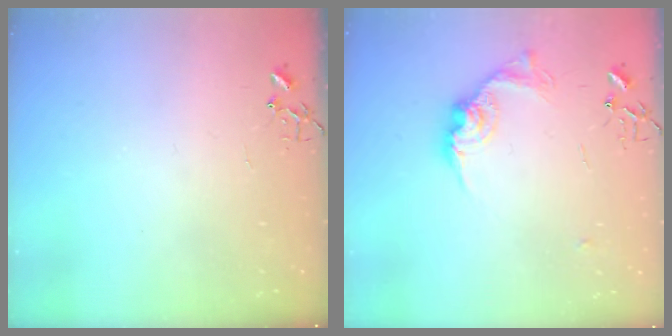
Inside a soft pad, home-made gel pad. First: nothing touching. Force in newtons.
{"total": 13.4, "press": 13.3, "slide": 0.8}